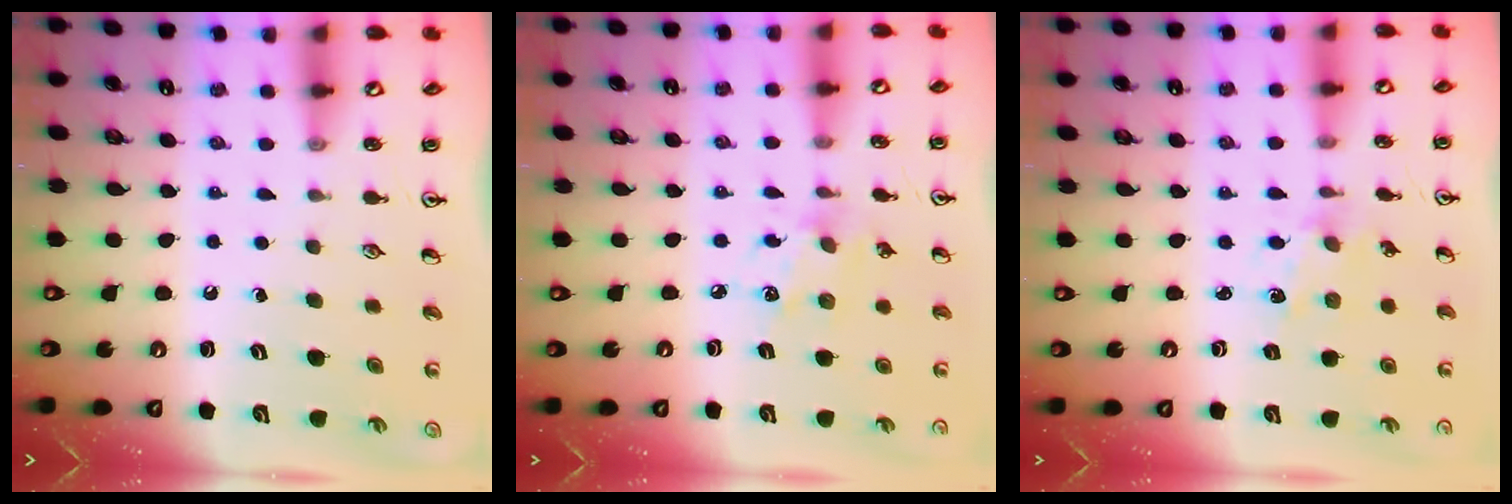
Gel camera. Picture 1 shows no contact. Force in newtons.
{"total": 5.3, "press": 5.1, "slide": 1.4}
{"total": 1.1, "press": 1.1, "slide": 0.3}